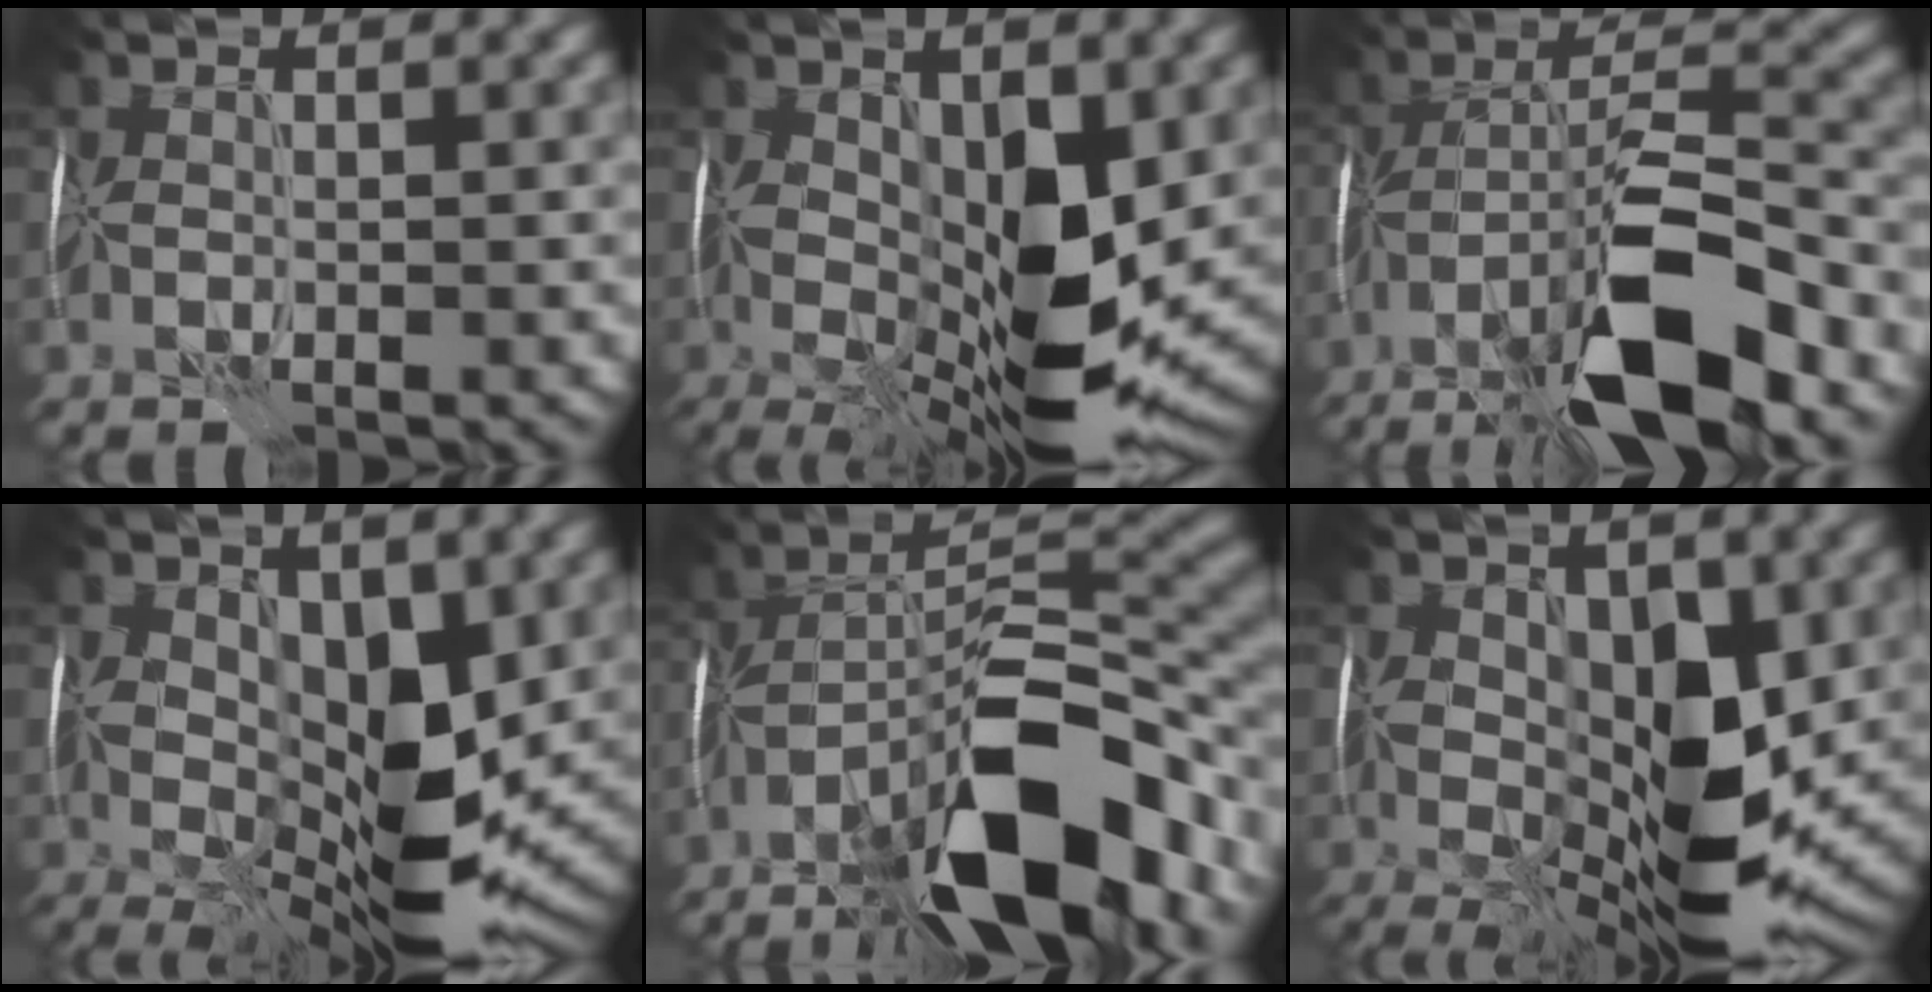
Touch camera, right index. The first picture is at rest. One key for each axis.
{"total": 12.0, "fx": -0.1, "fy": 5.6, "fz": 10.6, "tx": -0.198, "ty": -0.019, "tz": 0.000}
{"total": 12.5, "fx": -7.4, "fy": 3.3, "fz": 9.5, "tx": -0.167, "ty": 0.015, "tz": -0.130}
{"total": 9.9, "fx": 1.1, "fy": 4.9, "fz": 8.5, "tx": -0.151, "ty": -0.009, "tz": 0.019}
{"total": 14.1, "fx": -8.4, "fy": 4.2, "fz": 10.5, "tx": -0.162, "ty": 0.019, "tz": -0.154}
{"total": 11.1, "fx": 0.2, "fy": 5.6, "fz": 9.5, "tx": -0.167, "ty": -0.010, "tz": 0.002}